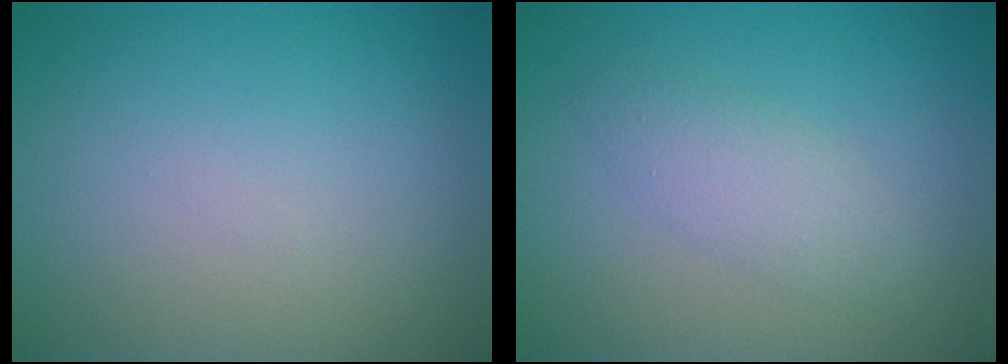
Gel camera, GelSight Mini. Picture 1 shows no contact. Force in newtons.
{"total": 2.3, "press": 2.3, "slide": 0.1}